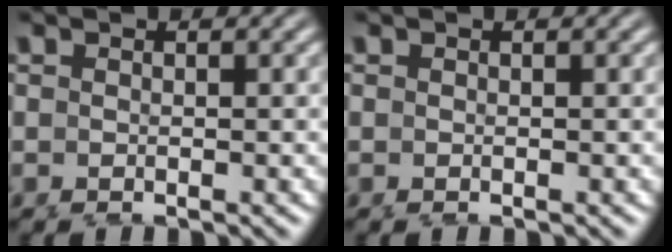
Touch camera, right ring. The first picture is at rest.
{"total": 0.0}